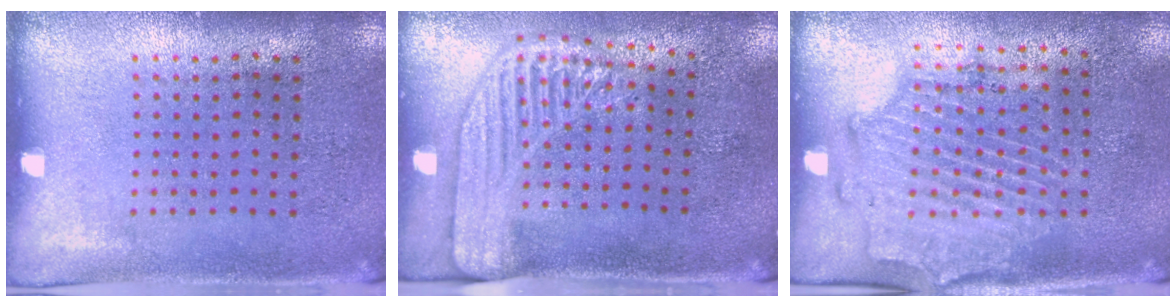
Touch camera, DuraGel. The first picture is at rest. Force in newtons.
{"total": 2.2, "press": 1.8, "slide": 1.3}
{"total": 1.7, "press": 1.5, "slide": 0.8}